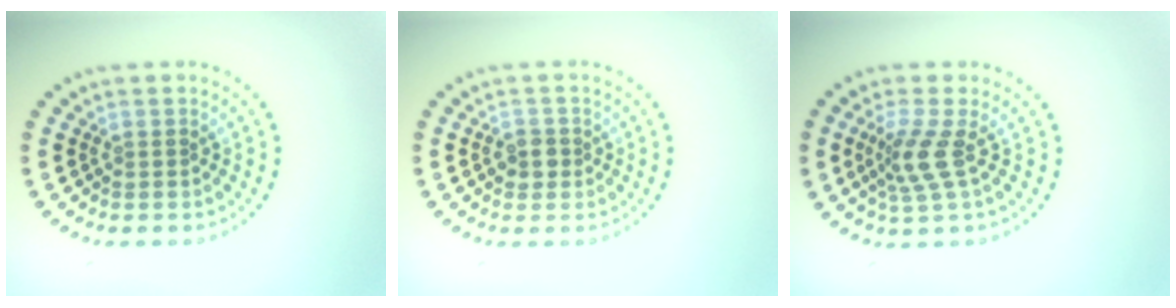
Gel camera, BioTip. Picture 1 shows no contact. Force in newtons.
{"total": 1.6, "press": 1.5, "slide": 0.6}
{"total": 2.9, "press": 2.1, "slide": 1.9}